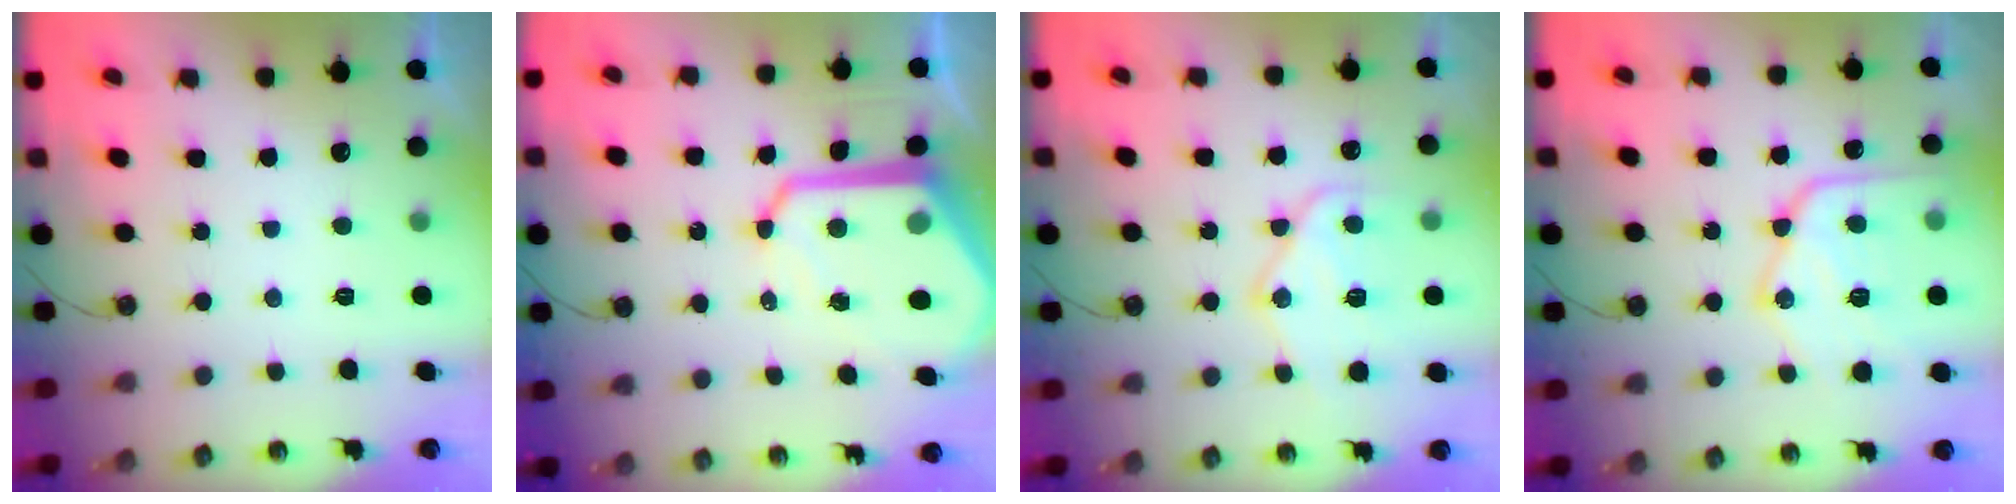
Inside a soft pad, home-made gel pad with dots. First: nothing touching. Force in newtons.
{"total": 18.2, "press": 18.1, "slide": 1.9}
{"total": 15.6, "press": 15.6, "slide": 1.2}
{"total": 18.7, "press": 18.6, "slide": 1.9}